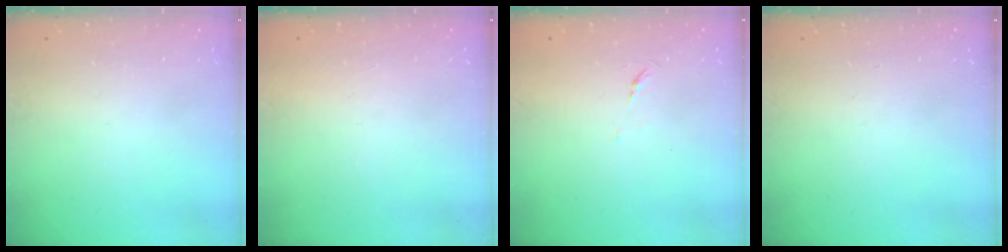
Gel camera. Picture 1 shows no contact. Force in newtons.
{"total": 1.6, "press": 1.5, "slide": 0.1}
{"total": 3.1, "press": 3.0, "slide": 0.5}
{"total": 0.0}